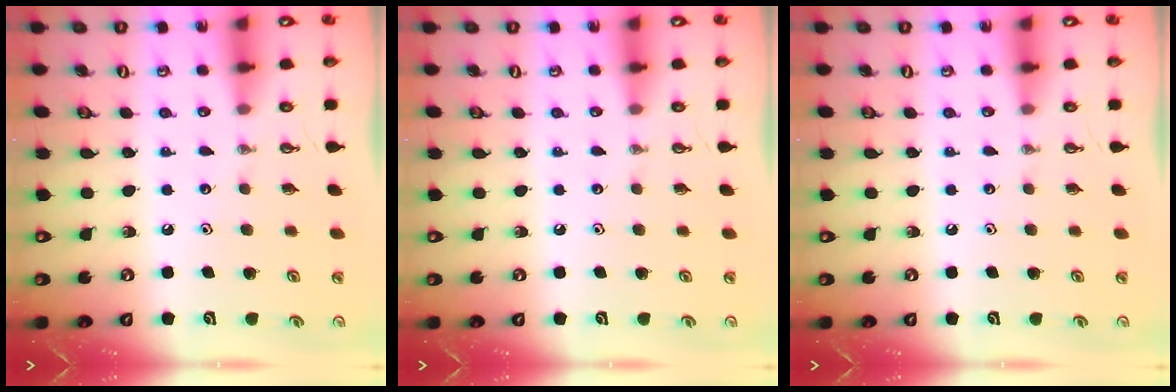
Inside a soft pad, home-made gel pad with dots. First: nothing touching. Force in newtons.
{"total": 0.0}
{"total": 0.0}